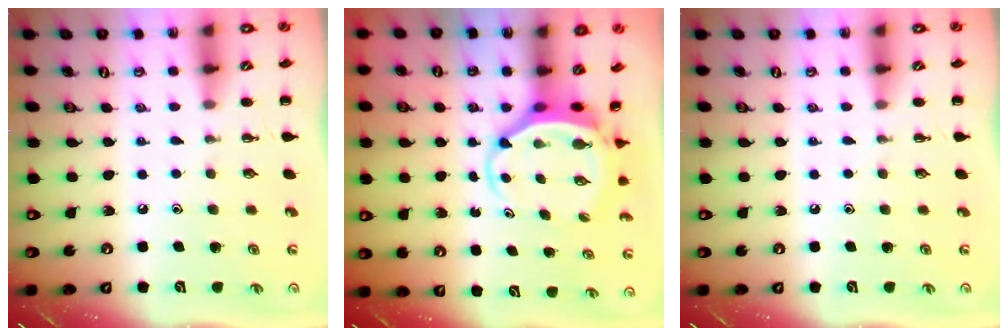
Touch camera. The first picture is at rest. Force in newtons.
{"total": 5.1, "press": 4.9, "slide": 1.2}
{"total": 0.0}